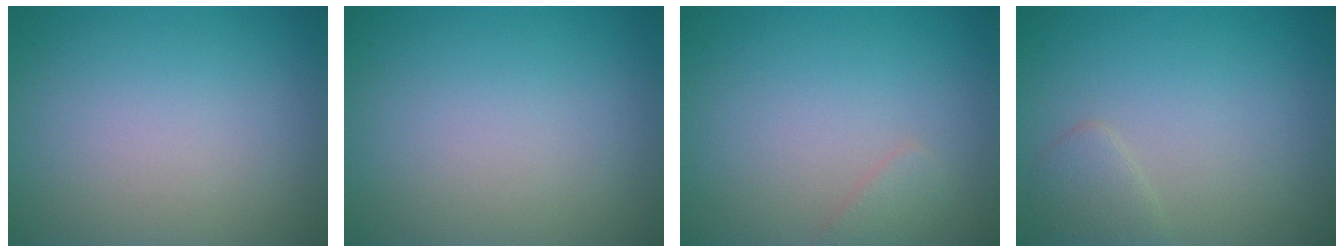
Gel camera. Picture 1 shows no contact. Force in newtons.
{"total": 0.0}
{"total": 0.9, "press": 0.9, "slide": 0.1}
{"total": 1.4, "press": 1.4, "slide": 0.1}